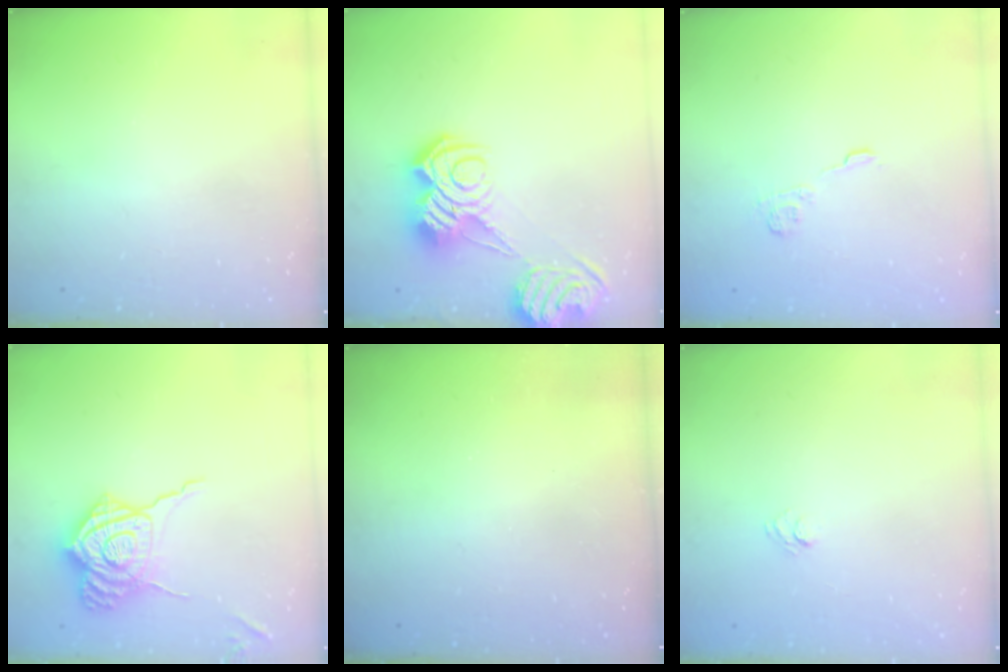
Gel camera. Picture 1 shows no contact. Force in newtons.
{"total": 10.5, "press": 10.4, "slide": 0.9}
{"total": 4.1, "press": 3.8, "slide": 1.5}
{"total": 16.6, "press": 16.5, "slide": 1.4}
{"total": 2.6, "press": 2.5, "slide": 0.9}
{"total": 4.2, "press": 4.0, "slide": 1.2}